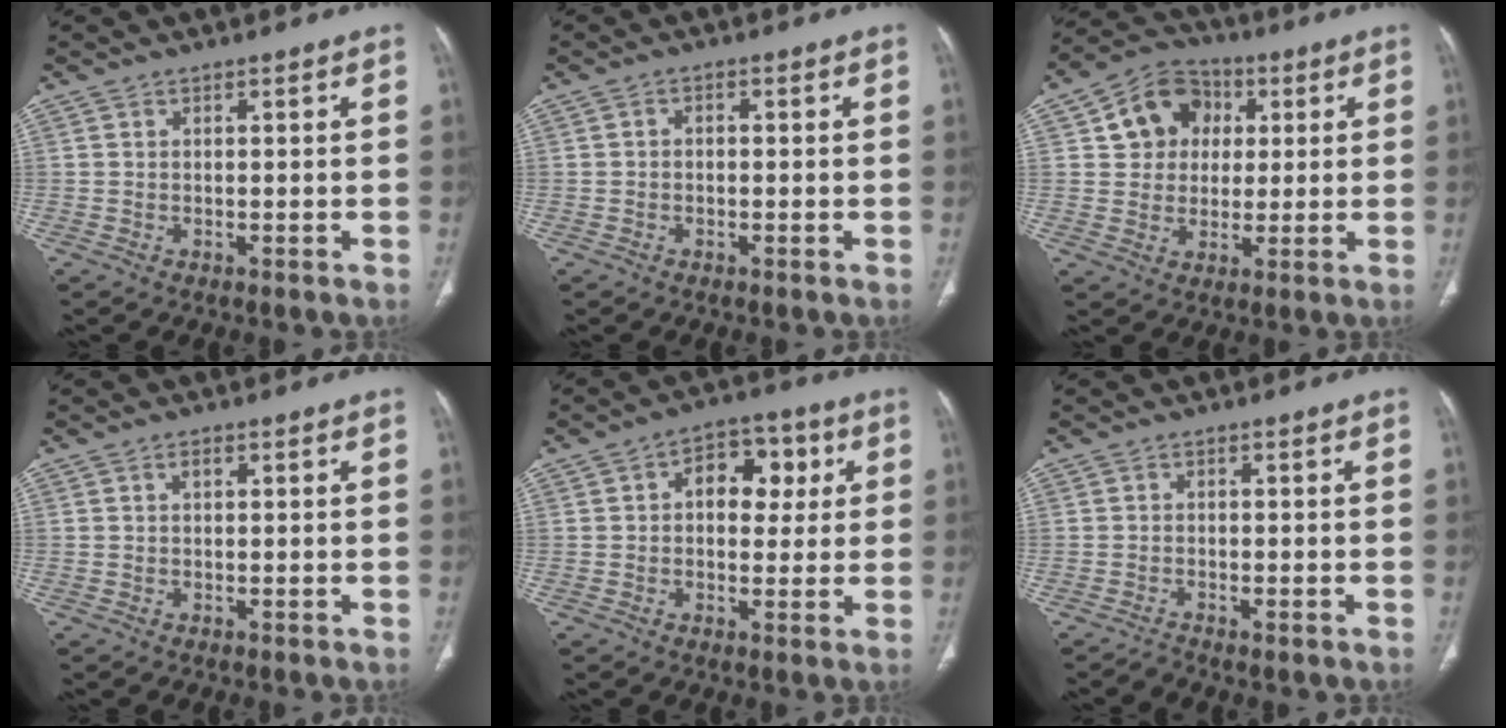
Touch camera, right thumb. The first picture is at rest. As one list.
[{"total": 1.1, "force": [-0.2, 0.8, 0.7], "torque": [-0.006, 0.004, -0.007]}, {"total": 11.2, "force": [3.0, 9.6, 4.9], "torque": [-0.044, 0.004, 0.043]}, {"total": 1.0, "force": [0.3, 0.7, 0.7], "torque": [-0.002, 0.005, 0.003]}, {"total": 9.6, "force": [2.2, 6.5, 6.7], "torque": [-0.047, 0.016, 0.027]}, {"total": 1.5, "force": [-1.3, 0.3, 0.7], "torque": [-0.017, 0.006, -0.022]}]